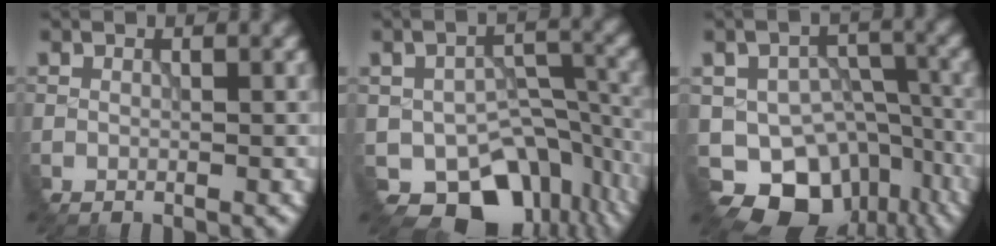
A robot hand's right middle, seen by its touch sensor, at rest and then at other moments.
{"total": 8.6, "force": [-4.9, 5.6, 4.3], "torque": [-0.043, -0.030, -0.064]}
{"total": 9.2, "force": [-4.8, 6.5, 4.4], "torque": [-0.057, -0.027, -0.064]}